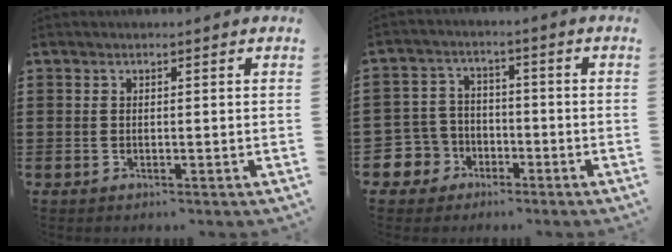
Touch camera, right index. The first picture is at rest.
{"total": 5.6, "force": [-2.5, 4.9, 0.9], "torque": [-0.068, -0.003, -0.055]}